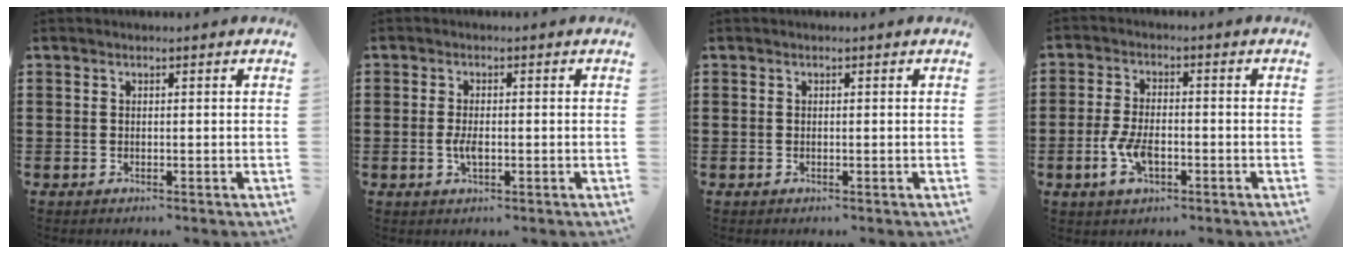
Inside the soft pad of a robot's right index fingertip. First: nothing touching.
{"total": 2.8, "force": [-0.5, 1.0, 2.5], "torque": [-0.056, -0.004, -0.011]}
{"total": 0.0}
{"total": 5.6, "force": [-1.9, 2.8, 4.5], "torque": [-0.111, -0.005, -0.040]}